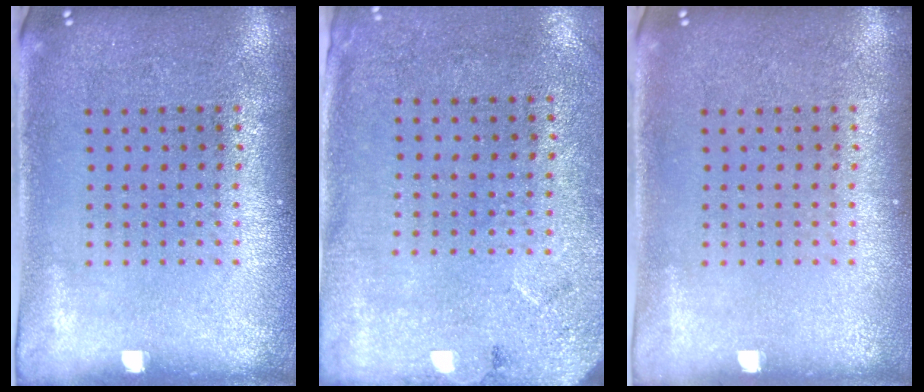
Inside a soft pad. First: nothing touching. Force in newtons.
{"total": 2.7, "press": 2.2, "slide": 1.6}
{"total": 0.0}